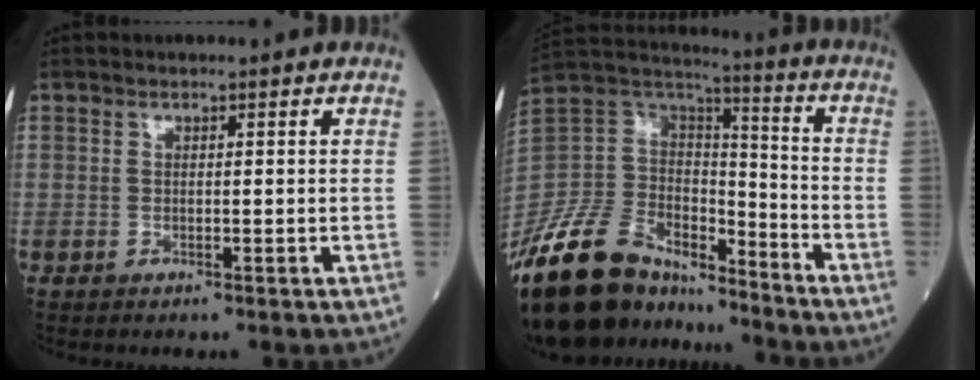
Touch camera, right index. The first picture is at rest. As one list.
[{"total": 20.4, "force": [-16.6, 8.7, 8.1], "torque": [-0.182, 0.039, -0.301]}]